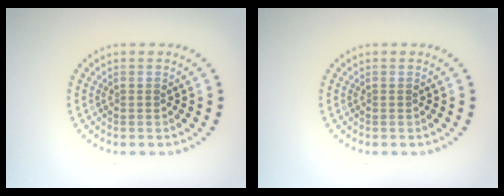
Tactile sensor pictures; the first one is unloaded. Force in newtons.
{"total": 0.0}